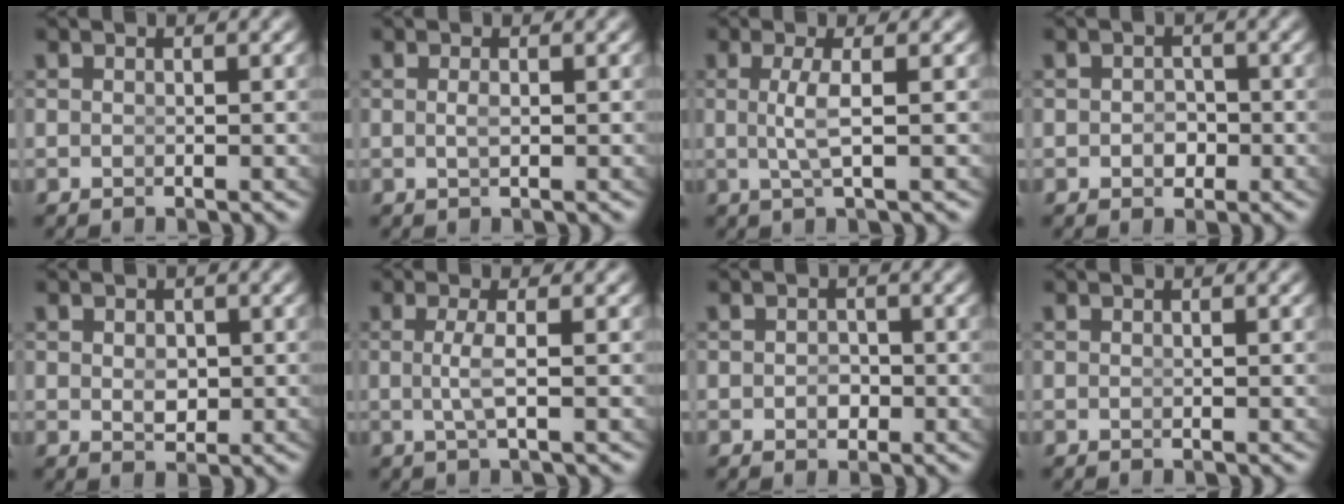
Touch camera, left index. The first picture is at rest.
{"total": 0.7, "force": [-0.1, -0.3, 0.6], "torque": [-0.014, -0.010, 0.004]}
{"total": 2.4, "force": [0.0, -0.6, 2.3], "torque": [-0.050, -0.009, 0.010]}
{"total": 1.3, "force": [-0.6, 0.9, 0.5], "torque": [0.004, -0.007, -0.008]}
{"total": 1.4, "force": [0.0, 0.8, 1.2], "torque": [-0.021, -0.016, 0.011]}
{"total": 2.0, "force": [-0.2, -0.6, 1.9], "torque": [-0.041, -0.009, 0.005]}
{"total": 0.9, "force": [-0.5, 0.7, 0.4], "torque": [0.000, -0.009, -0.004]}
{"total": 0.0}